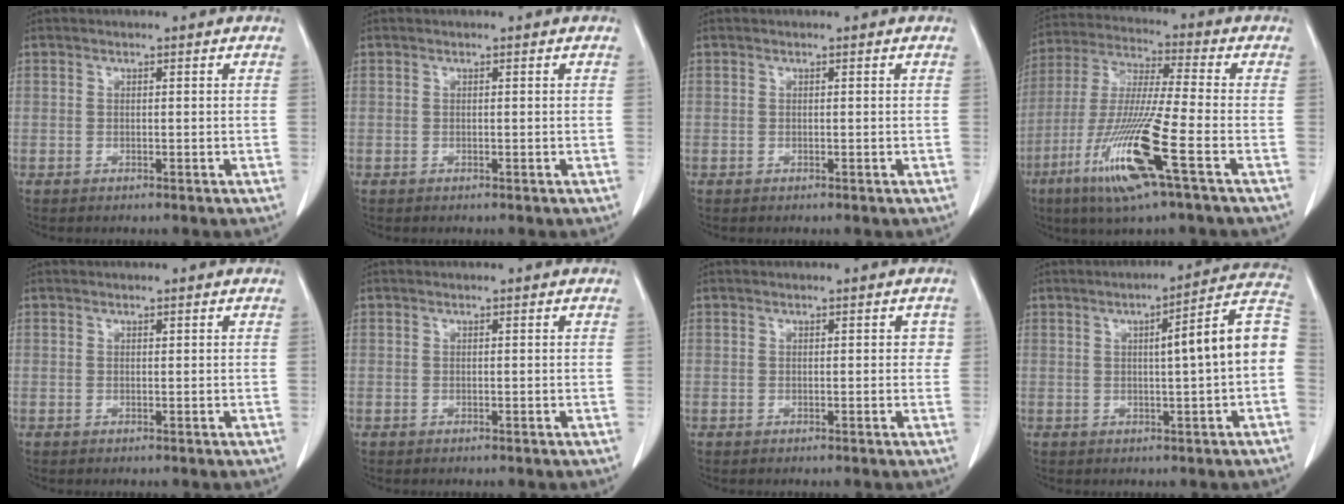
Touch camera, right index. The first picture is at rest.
{"total": 0.0}
{"total": 0.0}
{"total": 15.8, "force": [-6.9, -0.2, 14.2], "torque": [-0.298, -0.028, -0.132]}
{"total": 0.0}
{"total": 0.0}
{"total": 1.6, "force": [0.3, 1.0, 1.3], "torque": [-0.007, 0.011, 0.004]}
{"total": 10.9, "force": [0.4, 0.2, 10.9], "torque": [-0.137, 0.028, -0.002]}